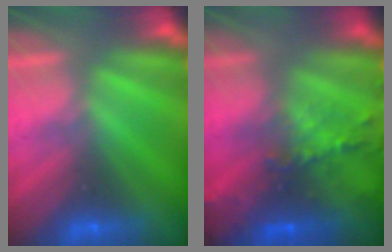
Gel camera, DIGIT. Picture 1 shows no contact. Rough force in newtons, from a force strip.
{"total": 8.2}